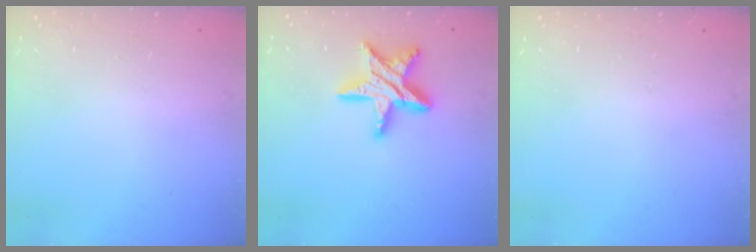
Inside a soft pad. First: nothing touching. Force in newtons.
{"total": 15.8, "press": 15.7, "slide": 1.4}
{"total": 0.0}